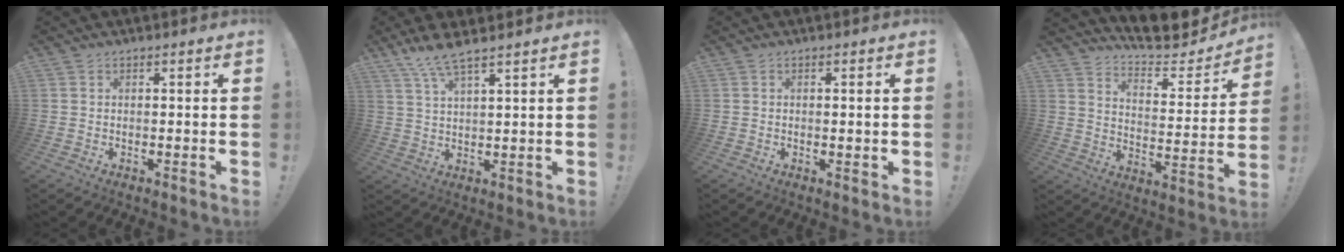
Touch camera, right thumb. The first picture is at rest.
{"total": 6.7, "force": [5.7, 1.2, 3.4], "torque": [-0.076, -0.022, 0.105]}
{"total": 1.6, "force": [0.1, 0.2, 1.6], "torque": [-0.018, -0.005, 0.000]}
{"total": 10.9, "force": [10.0, 2.3, 3.5], "torque": [-0.062, -0.089, 0.172]}